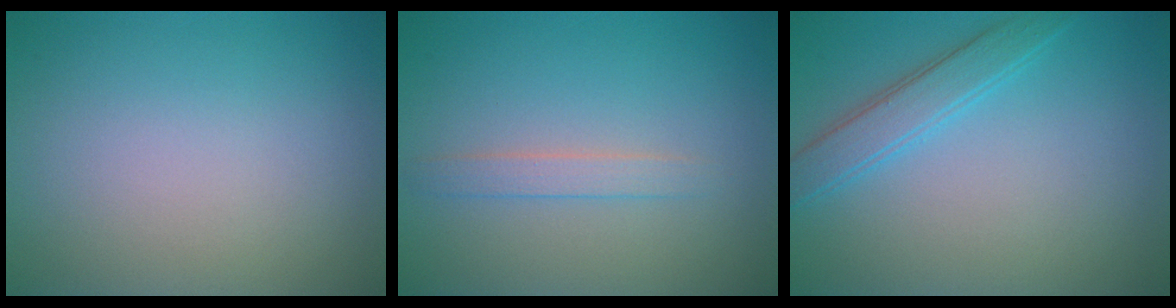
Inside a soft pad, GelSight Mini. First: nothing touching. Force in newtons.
{"total": 1.5, "press": 1.4, "slide": 0.1}
{"total": 2.8, "press": 2.8, "slide": 0.1}